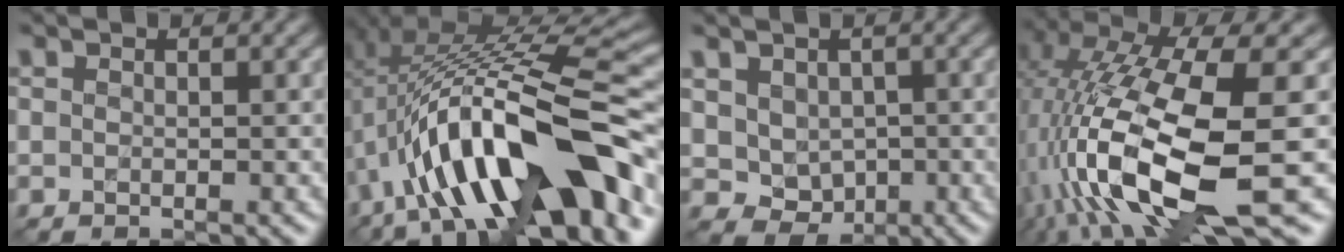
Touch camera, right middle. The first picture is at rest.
{"total": 15.7, "force": [-3.8, 5.7, 14.1], "torque": [-0.226, 0.021, -0.066]}
{"total": 3.8, "force": [0.1, 3.3, 2.0], "torque": [-0.031, -0.006, 0.013]}
{"total": 15.1, "force": [-4.0, 4.8, 13.8], "torque": [-0.285, -0.007, -0.065]}